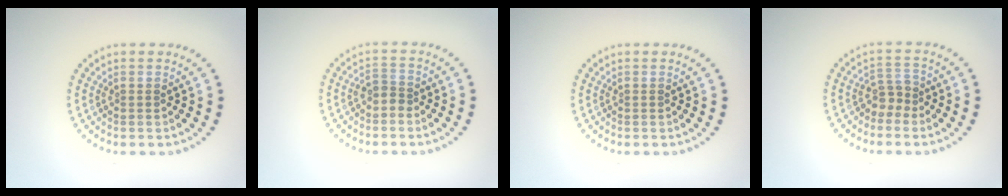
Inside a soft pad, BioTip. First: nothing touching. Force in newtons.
{"total": 1.5, "press": 1.1, "slide": 1.0}
{"total": 0.0}
{"total": 1.9, "press": 1.4, "slide": 1.3}